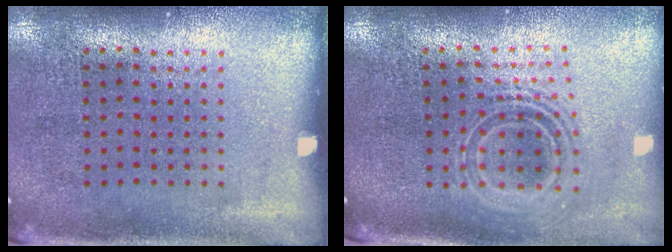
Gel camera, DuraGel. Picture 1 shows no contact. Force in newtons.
{"total": 2.1, "press": 1.5, "slide": 1.4}